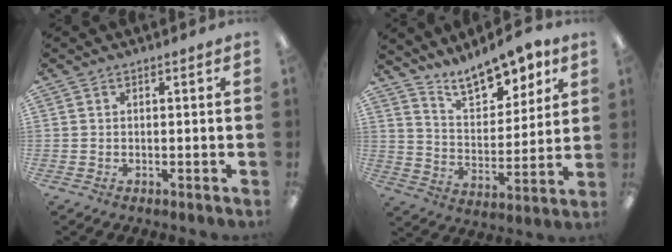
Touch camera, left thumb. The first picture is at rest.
{"total": 11.9, "force": [10.3, 4.3, 4.0], "torque": [-0.064, -0.074, 0.191]}